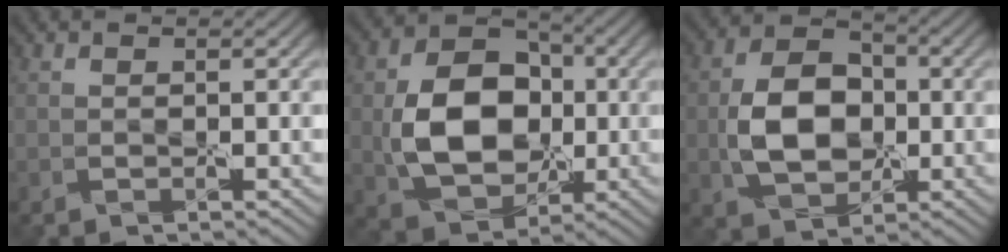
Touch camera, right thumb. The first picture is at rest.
{"total": 11.6, "force": [-0.5, 8.5, 7.9], "torque": [-0.158, 0.000, -0.005]}
{"total": 9.2, "force": [-0.8, 6.5, 6.4], "torque": [-0.133, 0.002, -0.019]}